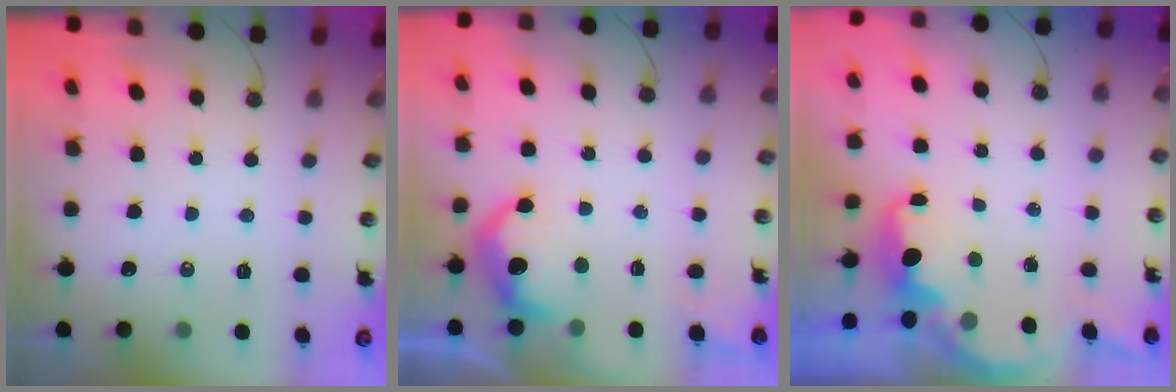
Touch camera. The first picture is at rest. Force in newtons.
{"total": 9.8, "press": 9.8, "slide": 0.7}
{"total": 2.4, "press": 2.3, "slide": 0.7}